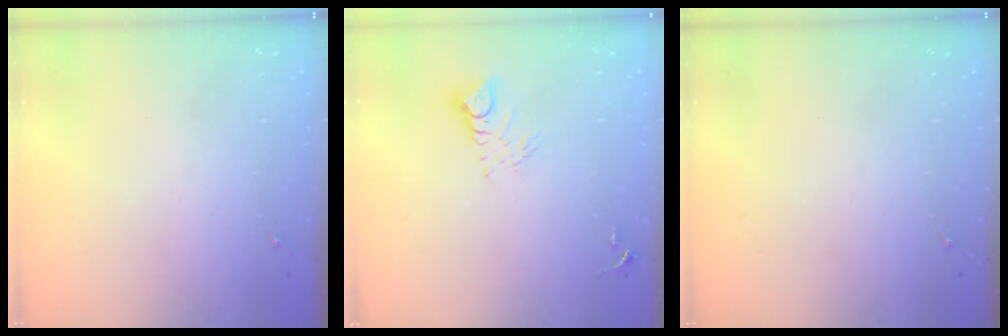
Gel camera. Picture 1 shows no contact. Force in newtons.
{"total": 7.2, "press": 7.1, "slide": 0.7}
{"total": 0.0}